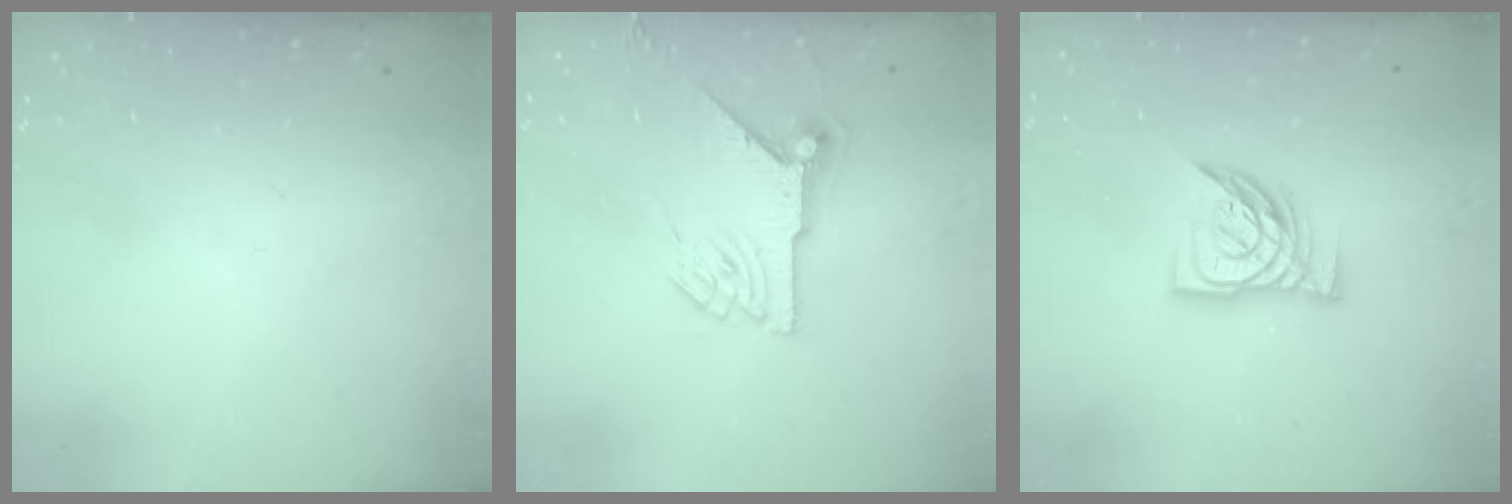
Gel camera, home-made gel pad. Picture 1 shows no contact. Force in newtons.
{"total": 8.0, "press": 8.0, "slide": 0.5}
{"total": 11.0, "press": 11.0, "slide": 1.0}